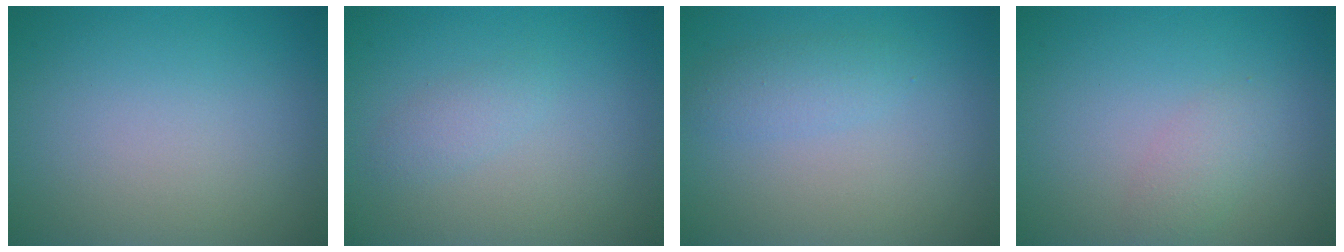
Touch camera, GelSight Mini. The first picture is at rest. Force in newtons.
{"total": 1.2, "press": 1.2, "slide": 0.1}
{"total": 1.8, "press": 1.8, "slide": 0.1}
{"total": 1.5, "press": 1.5, "slide": 0.1}